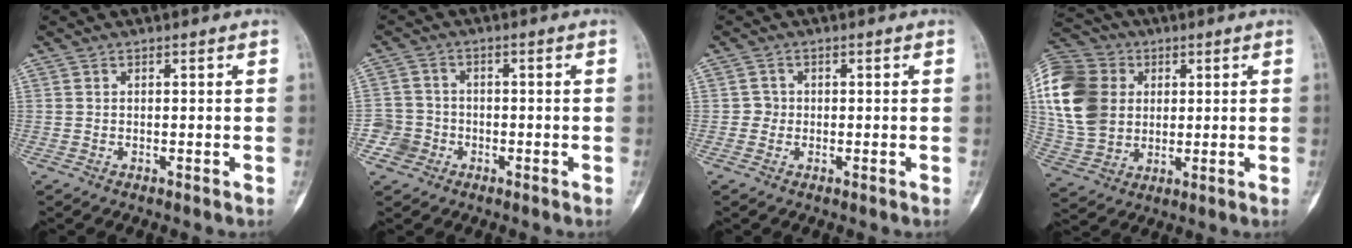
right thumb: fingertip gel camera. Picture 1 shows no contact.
{"total": 4.3, "force": [-1.9, 3.9, 0.0], "torque": [0.024, 0.019, -0.039]}
{"total": 1.5, "force": [-0.2, 1.5, 0.2], "torque": [0.009, 0.007, -0.008]}
{"total": 18.4, "force": [3.1, 14.7, 10.7], "torque": [-0.220, 0.008, 0.057]}